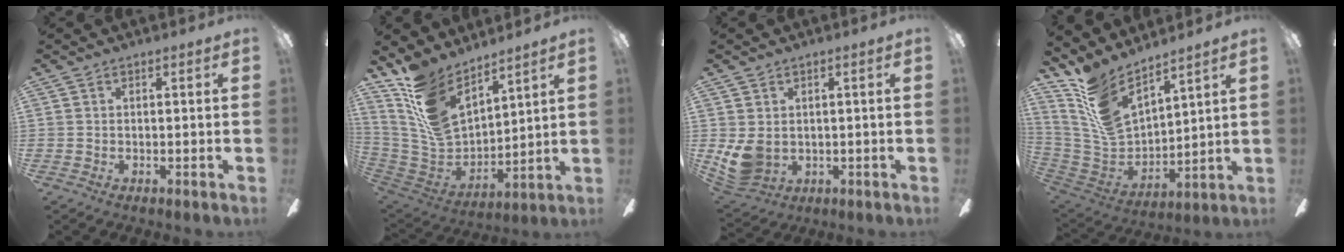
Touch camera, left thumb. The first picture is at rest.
{"total": 14.7, "force": [10.4, 6.9, 7.8], "torque": [-0.193, -0.070, 0.199]}
{"total": 6.8, "force": [0.7, 5.3, 4.3], "torque": [-0.102, -0.011, 0.015]}
{"total": 13.1, "force": [9.5, 5.4, 7.2], "torque": [-0.179, -0.076, 0.179]}